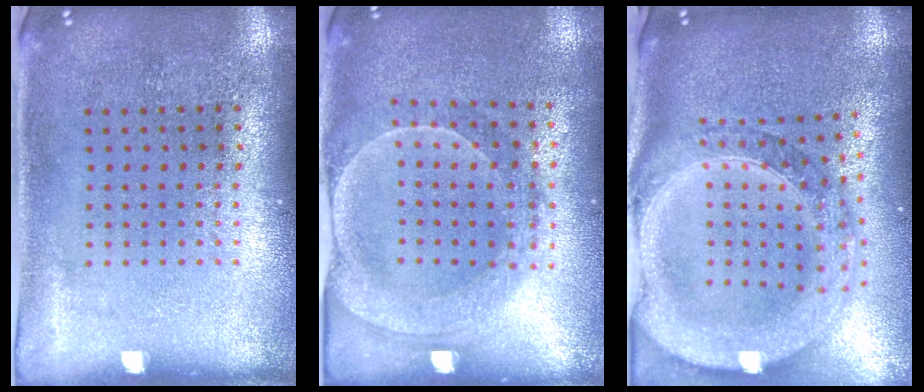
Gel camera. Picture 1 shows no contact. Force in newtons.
{"total": 1.9, "press": 1.8, "slide": 0.6}
{"total": 3.6, "press": 2.9, "slide": 2.1}